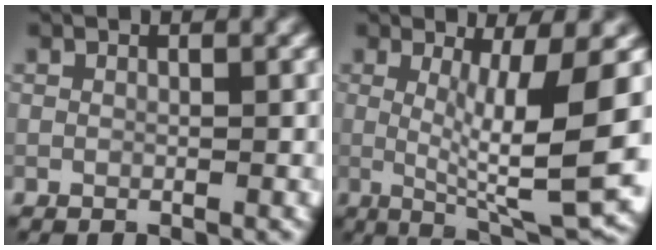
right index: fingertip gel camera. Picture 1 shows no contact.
{"total": 10.2, "force": [0.2, 1.9, 10.0], "torque": [-0.149, -0.012, 0.008]}